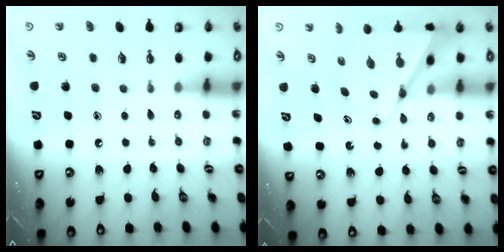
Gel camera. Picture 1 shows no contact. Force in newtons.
{"total": 8.7, "press": 8.7, "slide": 0.7}